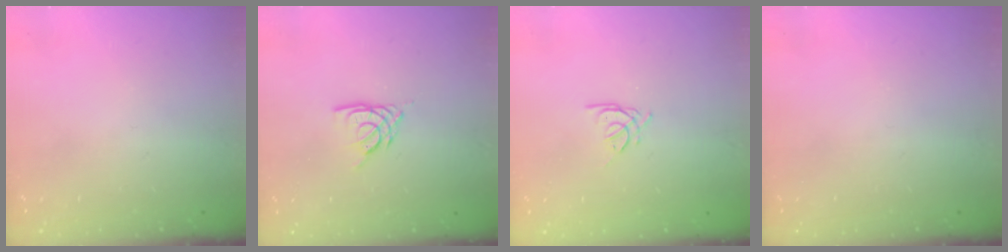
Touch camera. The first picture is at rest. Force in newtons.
{"total": 6.0, "press": 6.0, "slide": 0.6}
{"total": 1.9, "press": 1.9, "slide": 0.4}
{"total": 0.0}